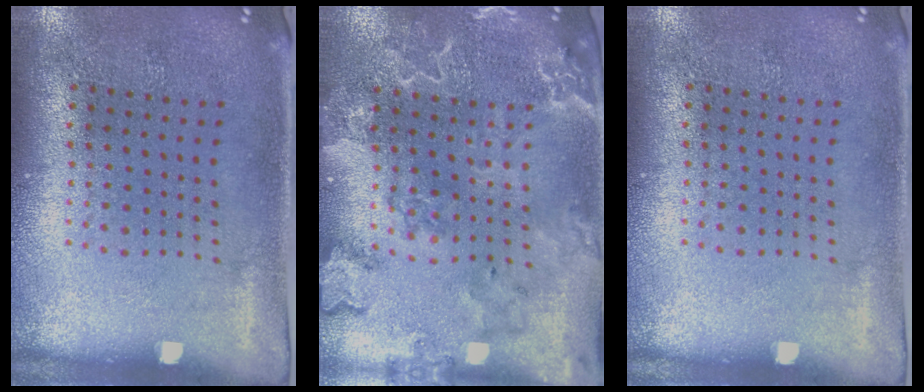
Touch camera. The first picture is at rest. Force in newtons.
{"total": 2.7, "press": 2.6, "slide": 0.8}
{"total": 0.0}